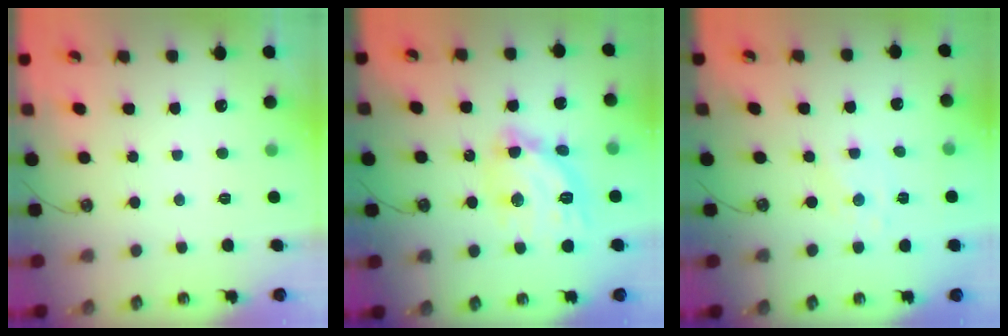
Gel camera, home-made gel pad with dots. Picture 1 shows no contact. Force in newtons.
{"total": 15.0, "press": 15.0, "slide": 1.5}
{"total": 2.0, "press": 2.0, "slide": 0.3}